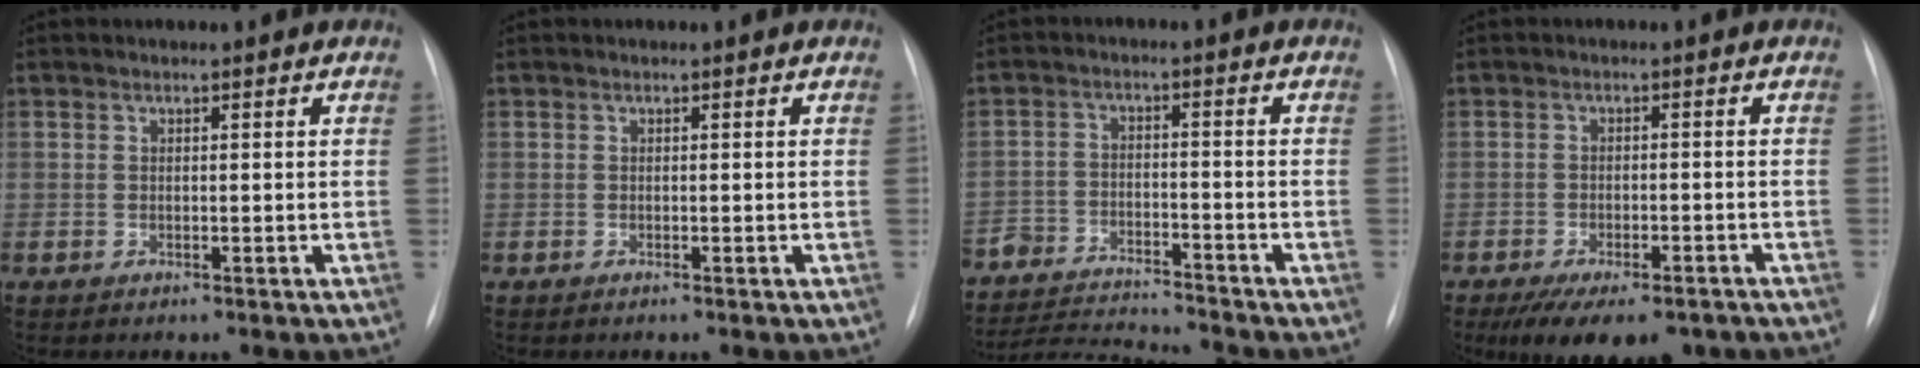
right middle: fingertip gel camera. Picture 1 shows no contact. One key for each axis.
{"total": 0.0}
{"total": 13.6, "fx": -13.2, "fy": -0.2, "fz": 3.2, "tx": -0.053, "ty": -0.003, "tz": -0.216}
{"total": 11.7, "fx": -8.7, "fy": 4.6, "fz": 6.3, "tx": -0.094, "ty": -0.009, "tz": -0.120}